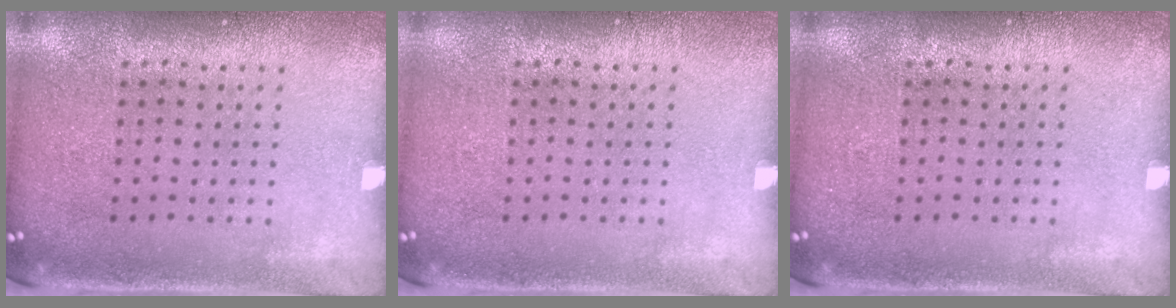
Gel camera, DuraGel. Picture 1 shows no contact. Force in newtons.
{"total": 0.0}
{"total": 0.0}